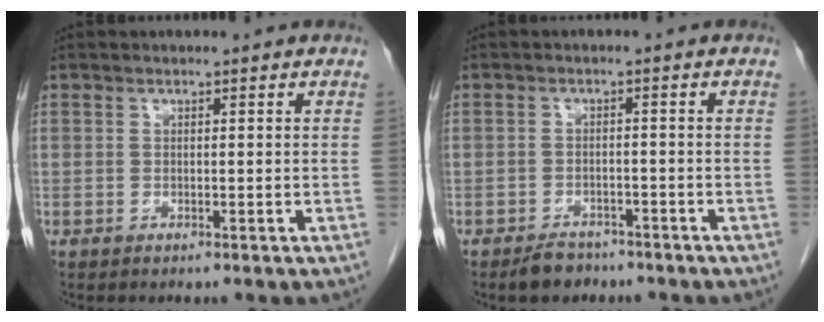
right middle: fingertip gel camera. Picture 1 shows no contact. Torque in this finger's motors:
{"motor_torque": [0.04, -0.04, 0.00, 0.00]}